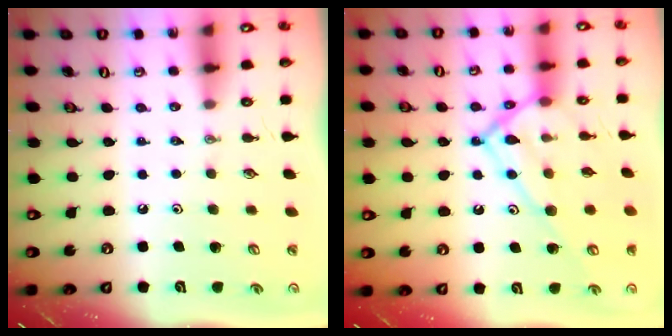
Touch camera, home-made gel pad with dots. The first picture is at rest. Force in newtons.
{"total": 16.1, "press": 16.1, "slide": 0.8}